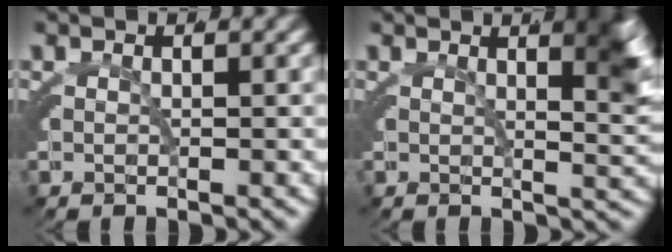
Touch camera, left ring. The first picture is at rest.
{"total": 4.9, "force": [1.4, 0.9, 4.6], "torque": [-0.032, -0.001, 0.025]}